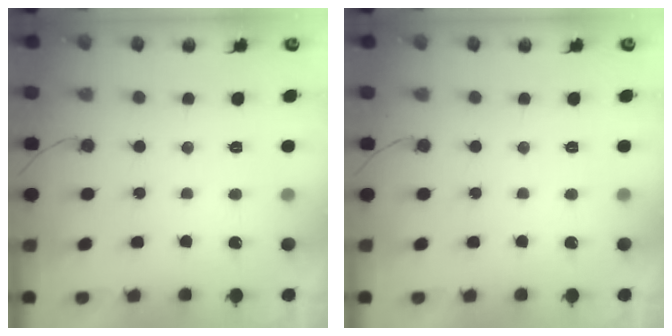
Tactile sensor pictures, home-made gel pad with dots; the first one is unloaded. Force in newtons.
{"total": 0.0}